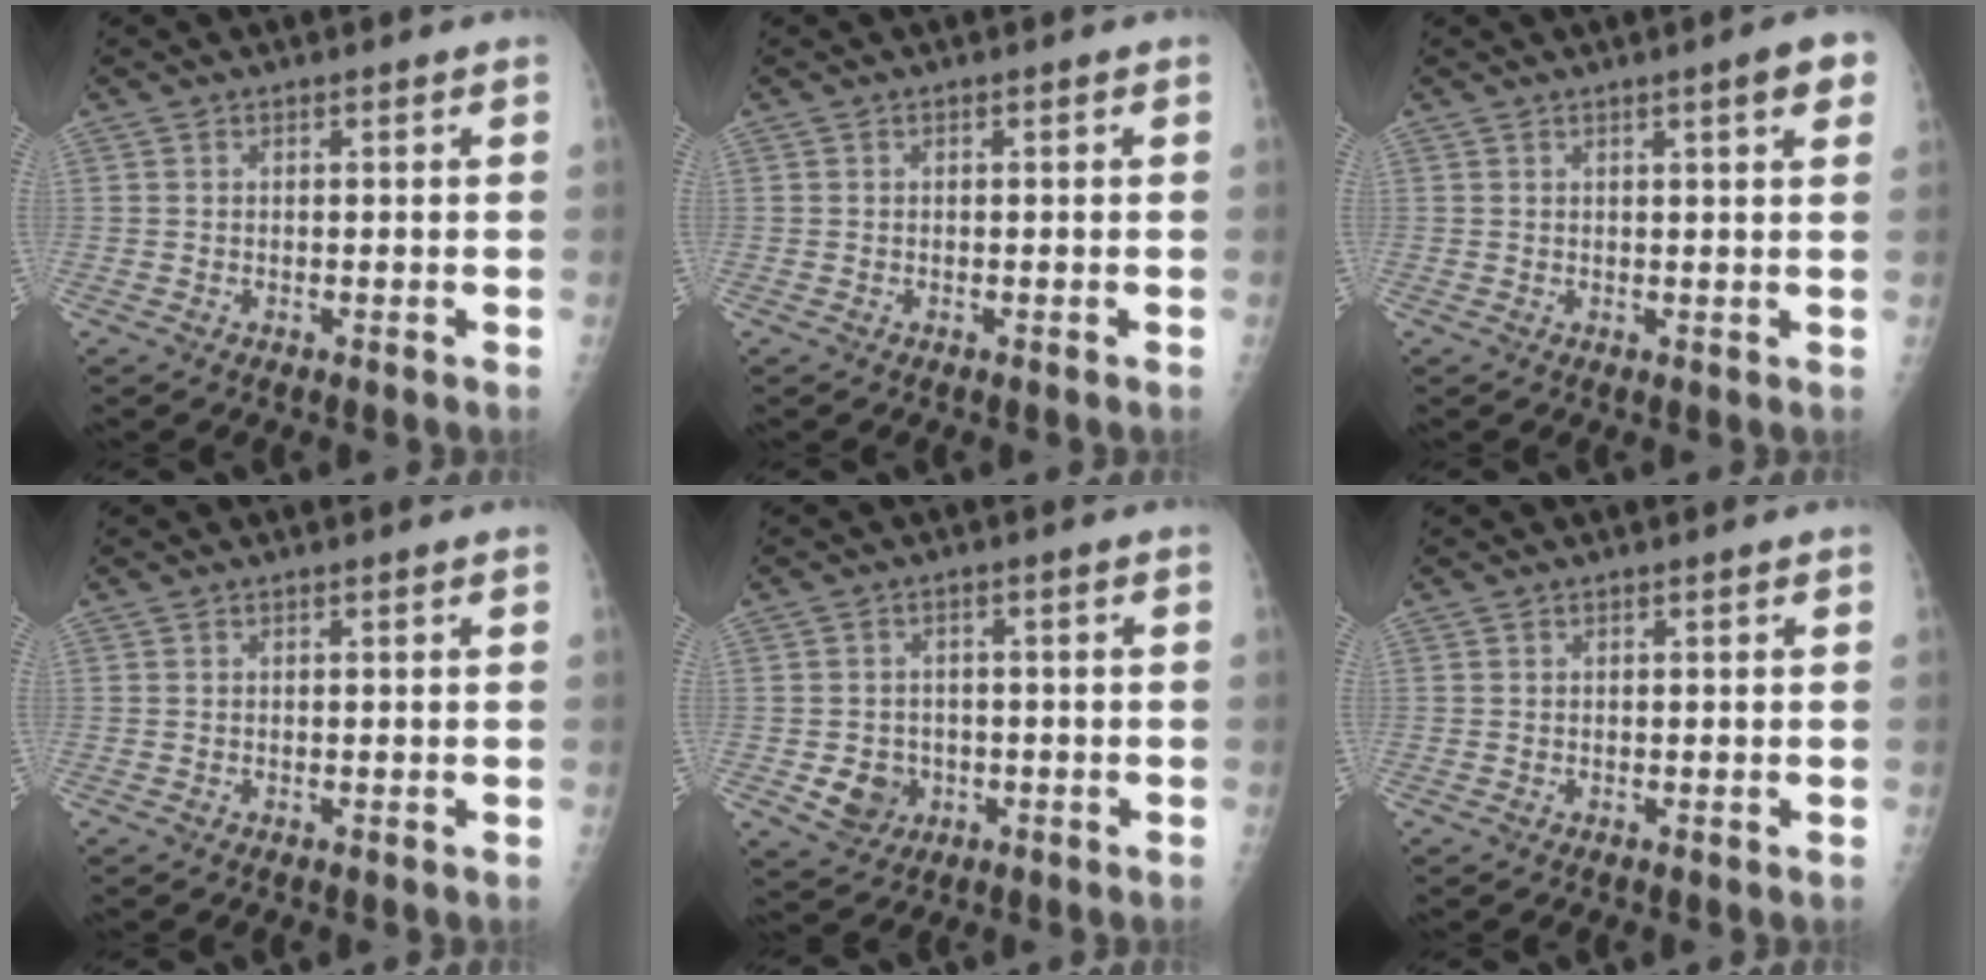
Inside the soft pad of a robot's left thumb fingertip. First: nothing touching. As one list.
[{"total": 0.0}, {"total": 6.7, "force": [2.8, 0.6, 6.0], "torque": [-0.074, -0.002, 0.032]}, {"total": 0.0}, {"total": 5.7, "force": [-1.7, 5.0, 2.3], "torque": [-0.016, 0.009, -0.020]}, {"total": 0.0}]